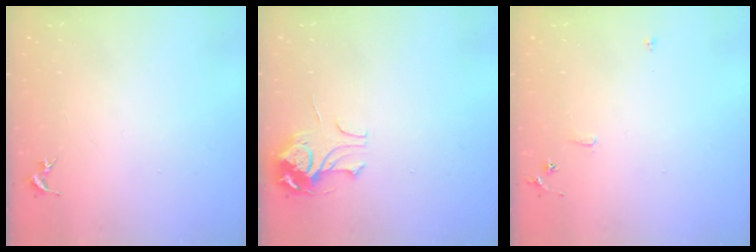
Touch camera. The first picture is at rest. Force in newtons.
{"total": 8.3, "press": 8.3, "slide": 0.8}
{"total": 5.6, "press": 5.6, "slide": 0.6}